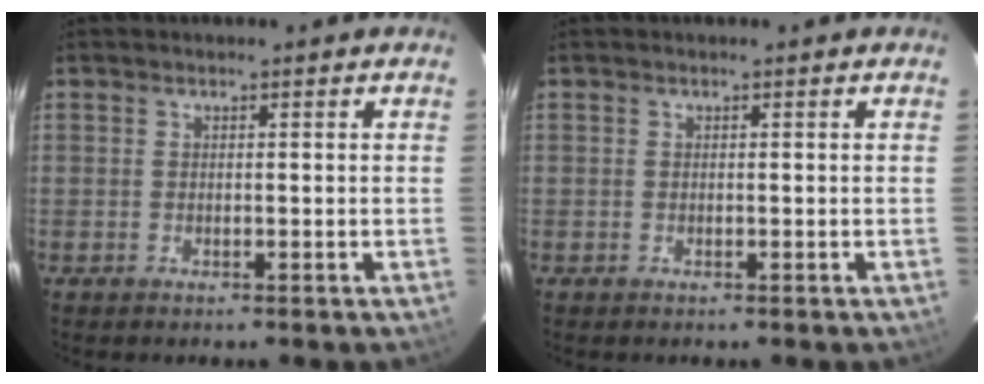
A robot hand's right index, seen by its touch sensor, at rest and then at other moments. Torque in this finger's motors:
{"motor_torque": [0.01, 0.01, 0.00, 0.00]}